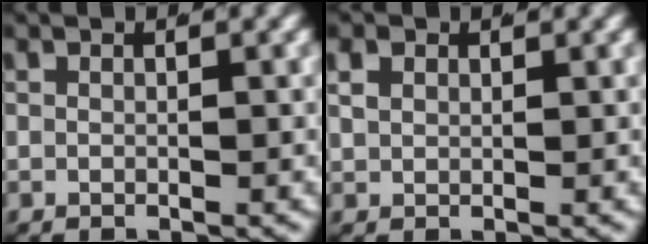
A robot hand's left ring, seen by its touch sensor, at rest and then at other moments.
{"total": 1.2, "force": [0.7, 0.7, 0.7], "torque": [-0.016, -0.006, 0.023]}